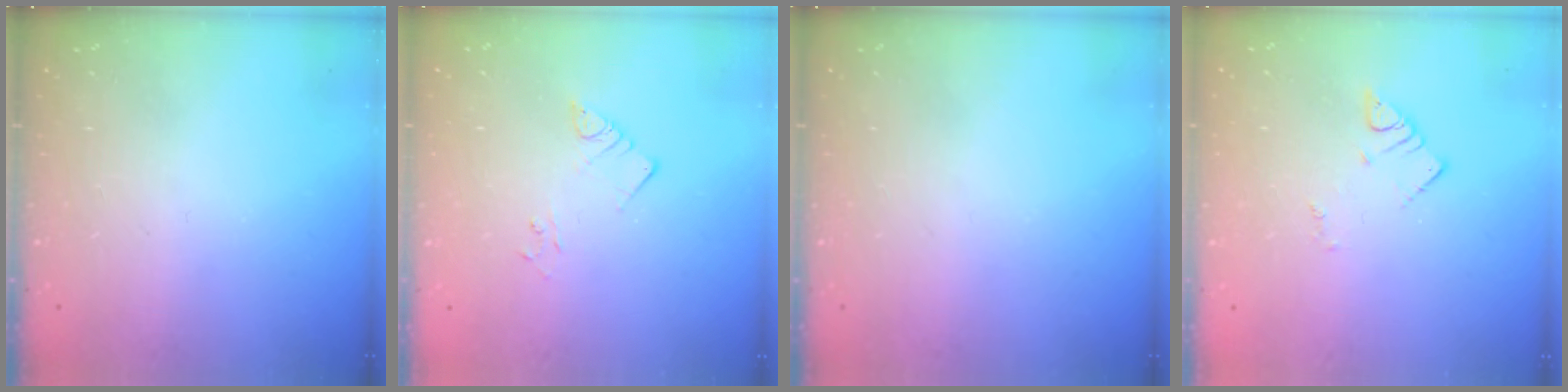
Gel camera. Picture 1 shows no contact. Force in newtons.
{"total": 2.2, "press": 2.2, "slide": 0.2}
{"total": 0.0}
{"total": 2.7, "press": 2.7, "slide": 0.4}